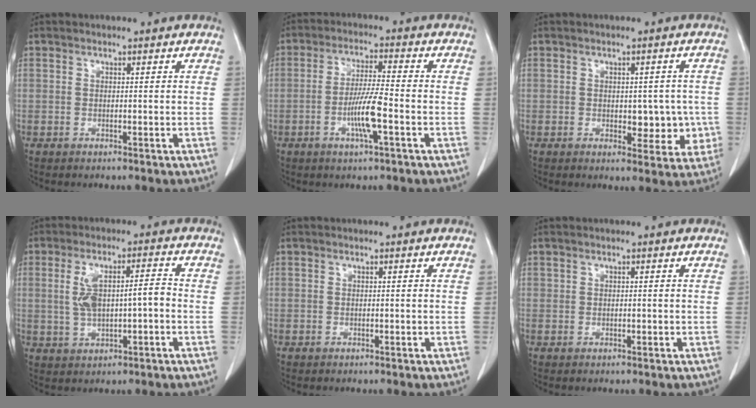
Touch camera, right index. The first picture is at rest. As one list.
[{"total": 9.3, "force": [-2.7, 0.8, 8.9], "torque": [-0.171, -0.005, -0.051]}, {"total": 8.1, "force": [-0.8, 4.7, 6.5], "torque": [-0.077, 0.016, 0.002]}, {"total": 8.3, "force": [-0.2, 3.0, 7.8], "torque": [-0.157, 0.023, 0.006]}, {"total": 0.0}, {"total": 1.0, "force": [0.1, 0.8, 0.5], "torque": [-0.018, 0.012, 0.008]}]